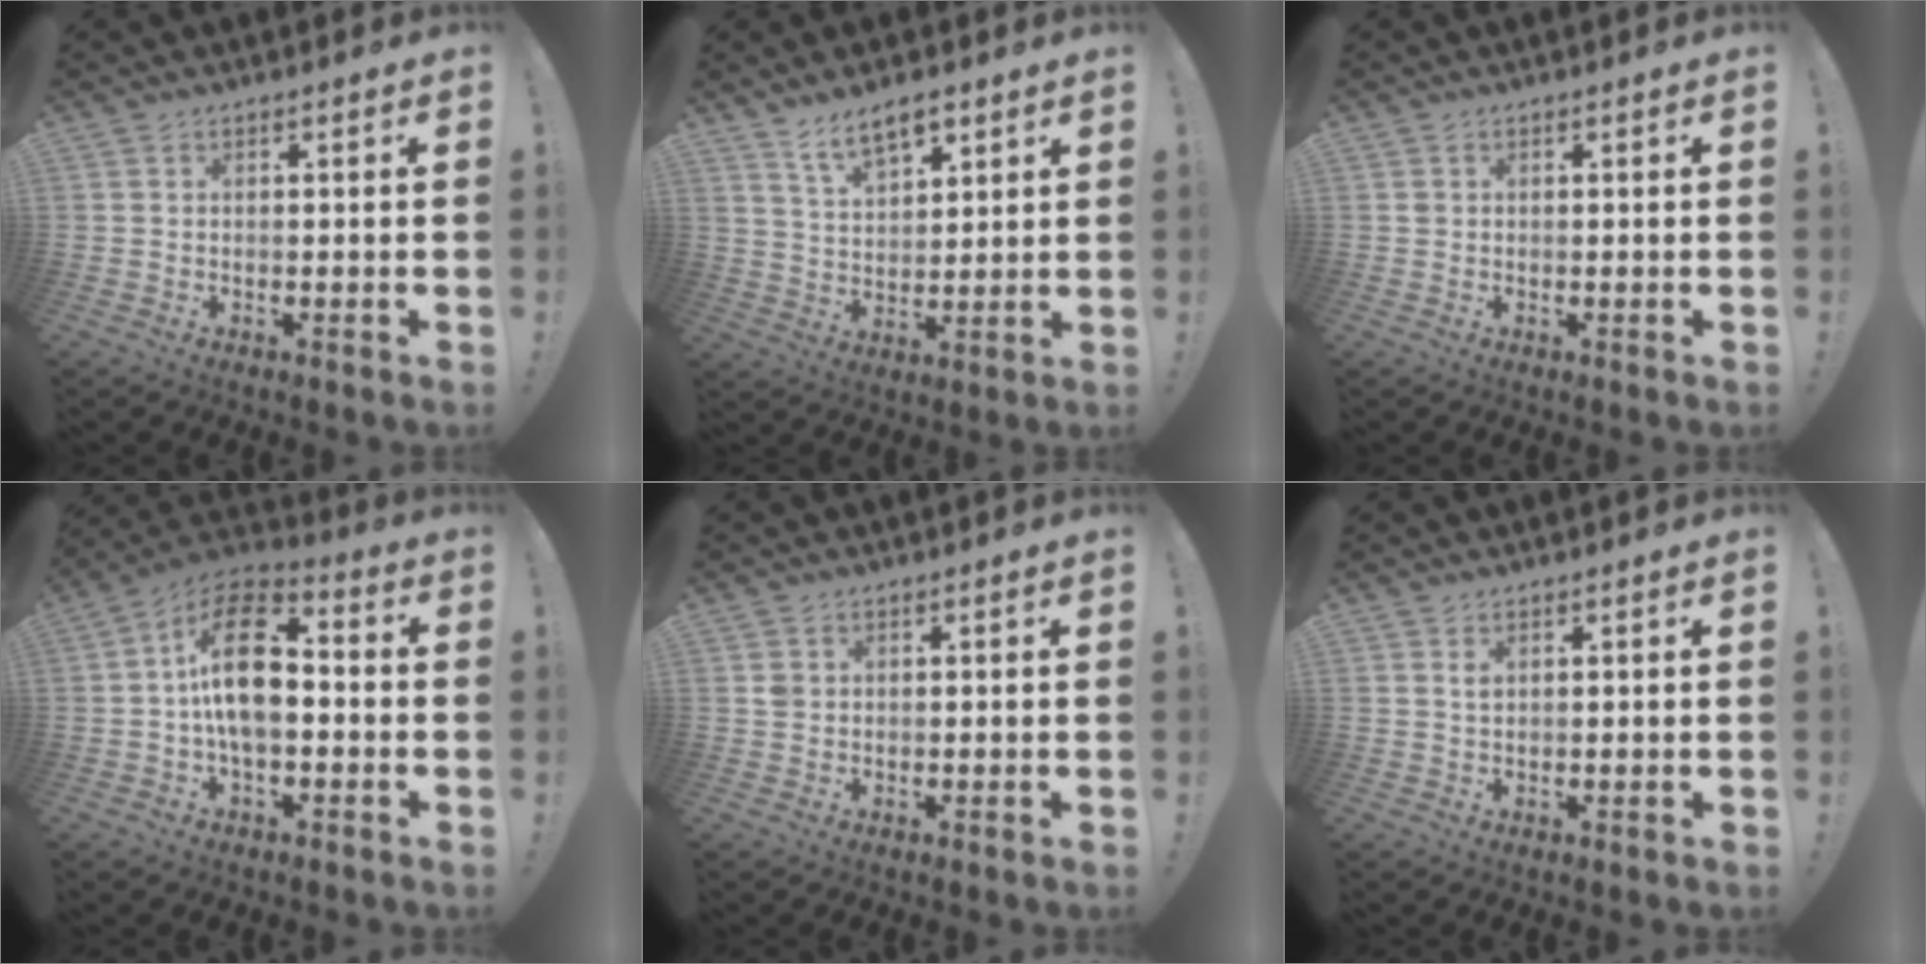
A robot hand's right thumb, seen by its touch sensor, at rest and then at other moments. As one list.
[{"total": 8.9, "force": [6.1, 4.2, 4.8], "torque": [-0.075, -0.027, 0.114]}, {"total": 0.7, "force": [0.2, 0.6, 0.1], "torque": [0.004, 0.000, 0.002]}, {"total": 16.8, "force": [0.0, 10.0, 13.5], "torque": [-0.227, 0.013, -0.001]}, {"total": 1.7, "force": [0.5, 1.5, 0.8], "torque": [-0.009, 0.001, 0.010]}, {"total": 1.1, "force": [0.5, 0.5, 0.8], "torque": [-0.009, -0.002, 0.008]}]